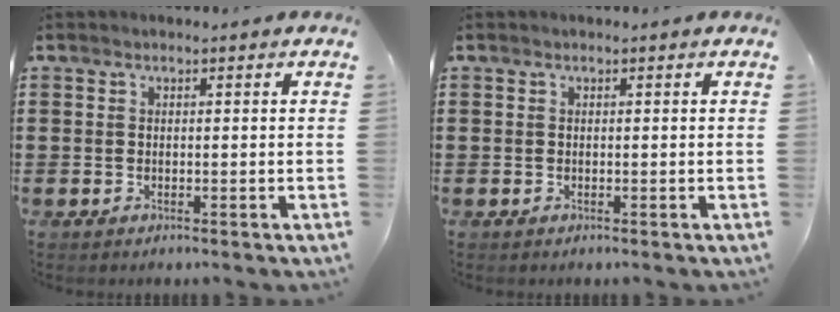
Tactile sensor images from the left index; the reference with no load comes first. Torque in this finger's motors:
{"motor_torque": [-0.08, 0.08, 0.00, 0.00]}